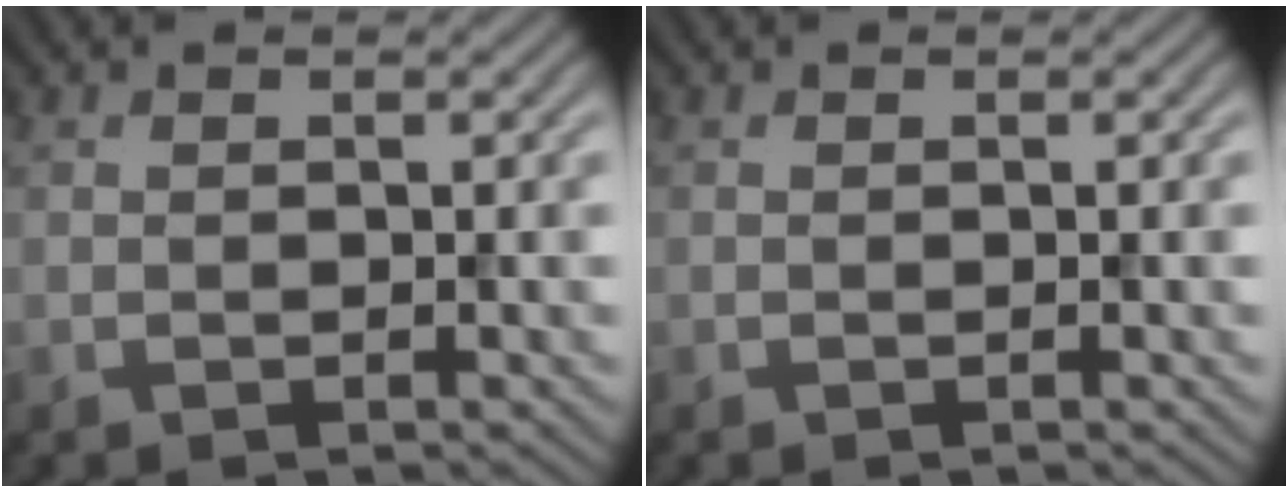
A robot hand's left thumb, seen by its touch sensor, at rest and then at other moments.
{"total": 0.0}